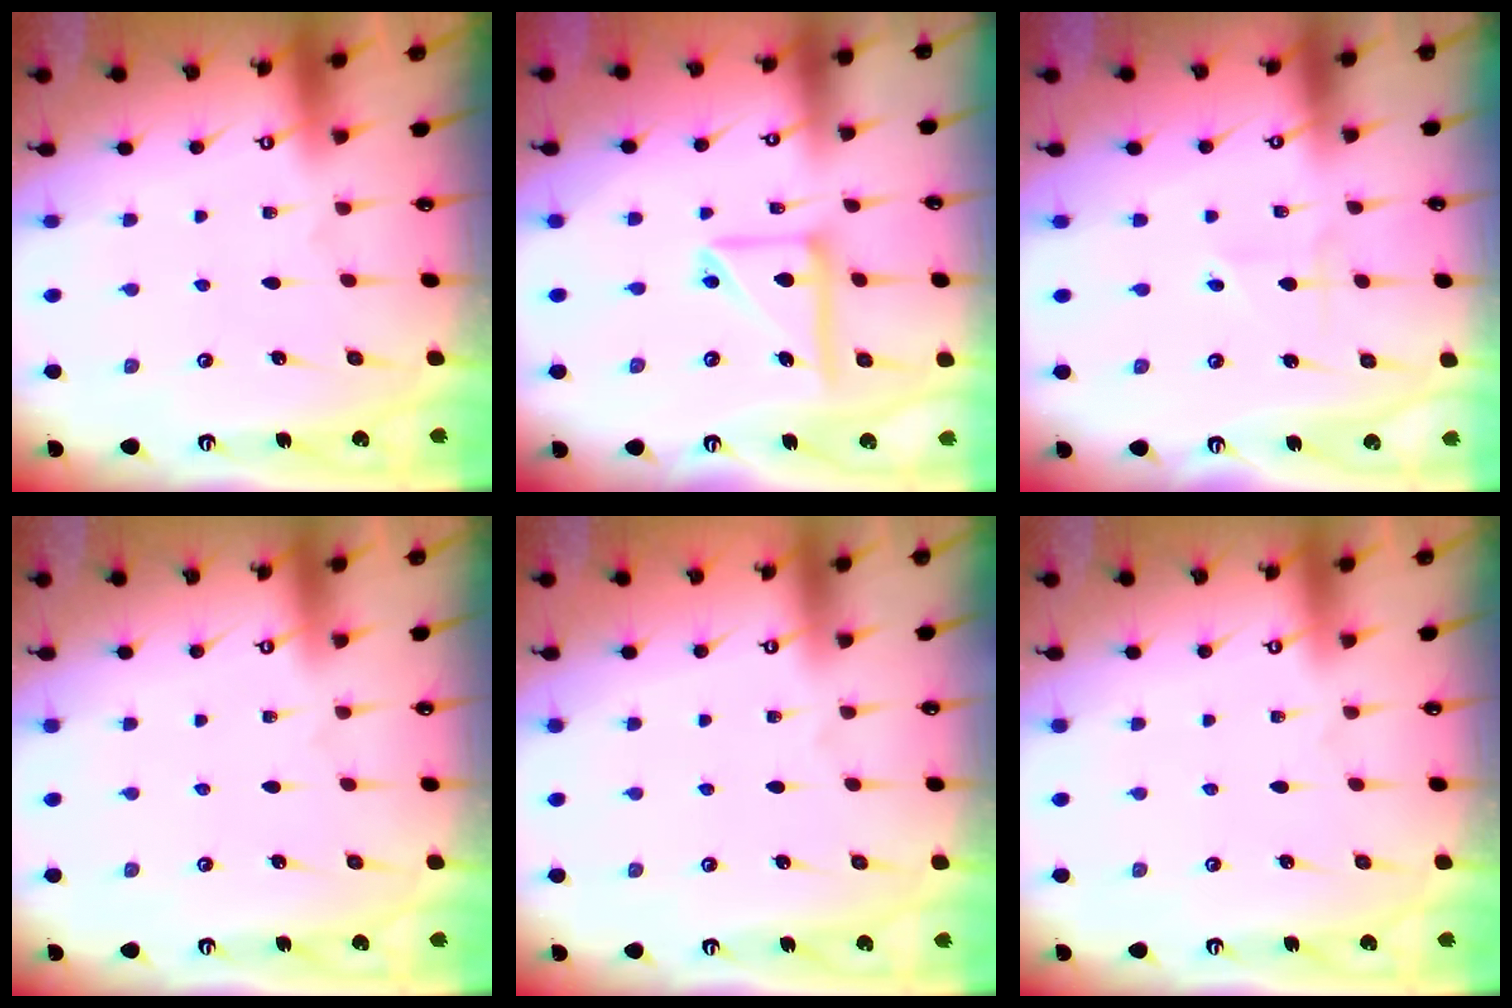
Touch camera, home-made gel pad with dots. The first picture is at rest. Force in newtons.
{"total": 14.4, "press": 14.3, "slide": 1.9}
{"total": 1.8, "press": 1.8, "slide": 0.2}
{"total": 0.0}
{"total": 0.9, "press": 0.9, "slide": 0.2}
{"total": 0.0}